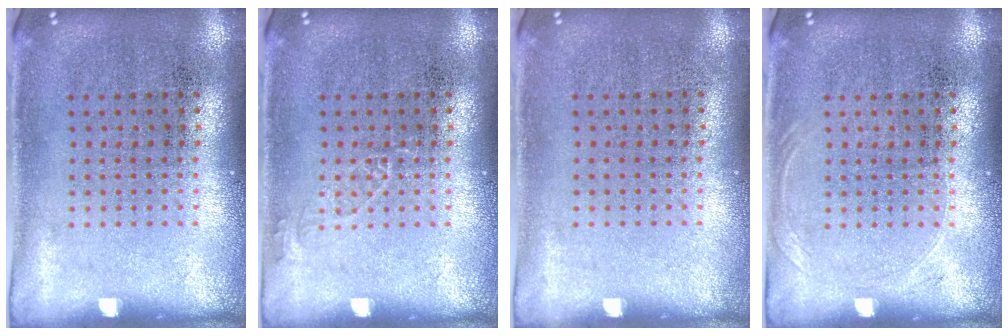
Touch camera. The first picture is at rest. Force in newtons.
{"total": 0.8, "press": 0.8, "slide": 0.1}
{"total": 0.0}
{"total": 0.7, "press": 0.7, "slide": 0.3}